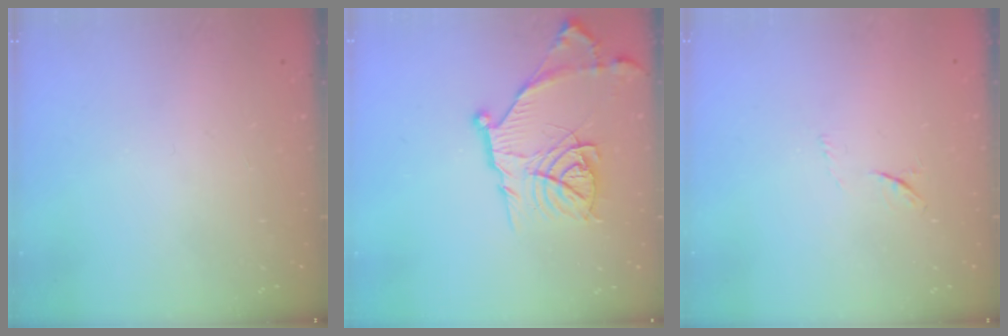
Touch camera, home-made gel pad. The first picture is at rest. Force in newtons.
{"total": 17.5, "press": 17.4, "slide": 1.6}
{"total": 4.2, "press": 4.0, "slide": 1.4}